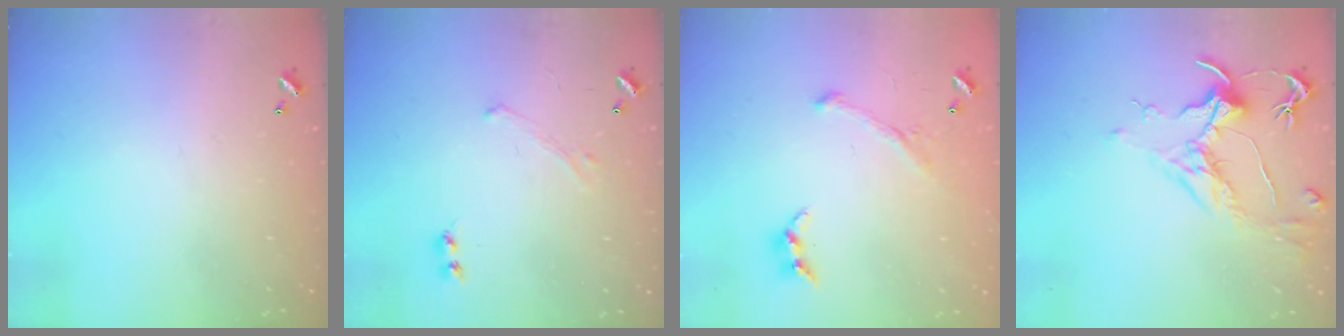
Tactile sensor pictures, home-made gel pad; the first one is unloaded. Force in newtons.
{"total": 0.0}
{"total": 2.8, "press": 2.6, "slide": 1.0}
{"total": 1.7, "press": 1.5, "slide": 0.9}